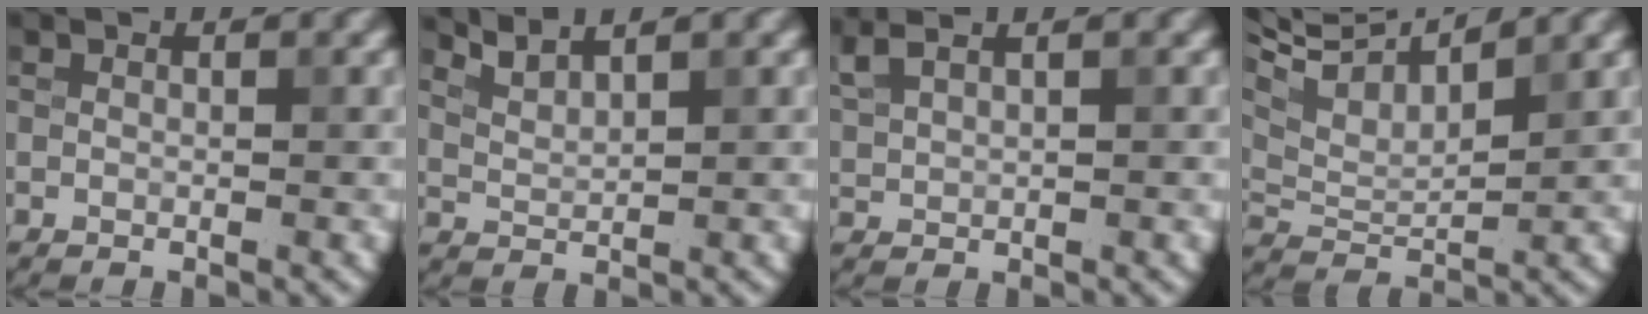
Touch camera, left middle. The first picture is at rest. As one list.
[{"total": 2.2, "force": [2.1, 0.3, 0.8], "torque": [-0.018, 0.001, 0.048]}, {"total": 2.9, "force": [2.2, 0.9, 1.7], "torque": [-0.050, 0.016, 0.047]}, {"total": 8.1, "force": [5.4, 2.9, 5.2], "torque": [-0.101, 0.026, 0.089]}]